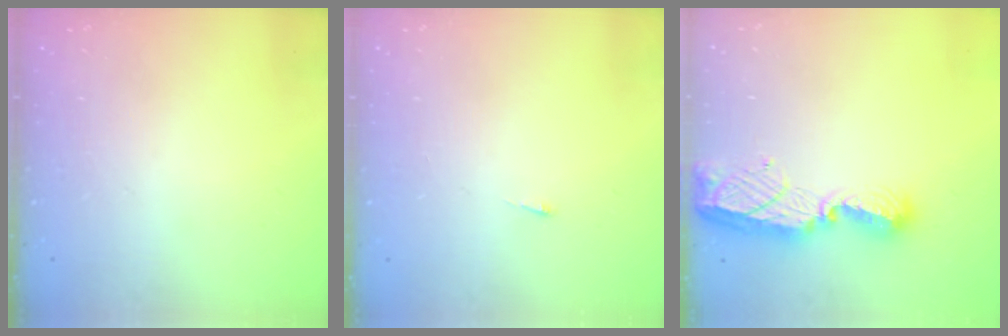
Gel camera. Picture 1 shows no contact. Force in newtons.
{"total": 2.6, "press": 2.5, "slide": 0.3}
{"total": 13.5, "press": 13.5, "slide": 0.9}